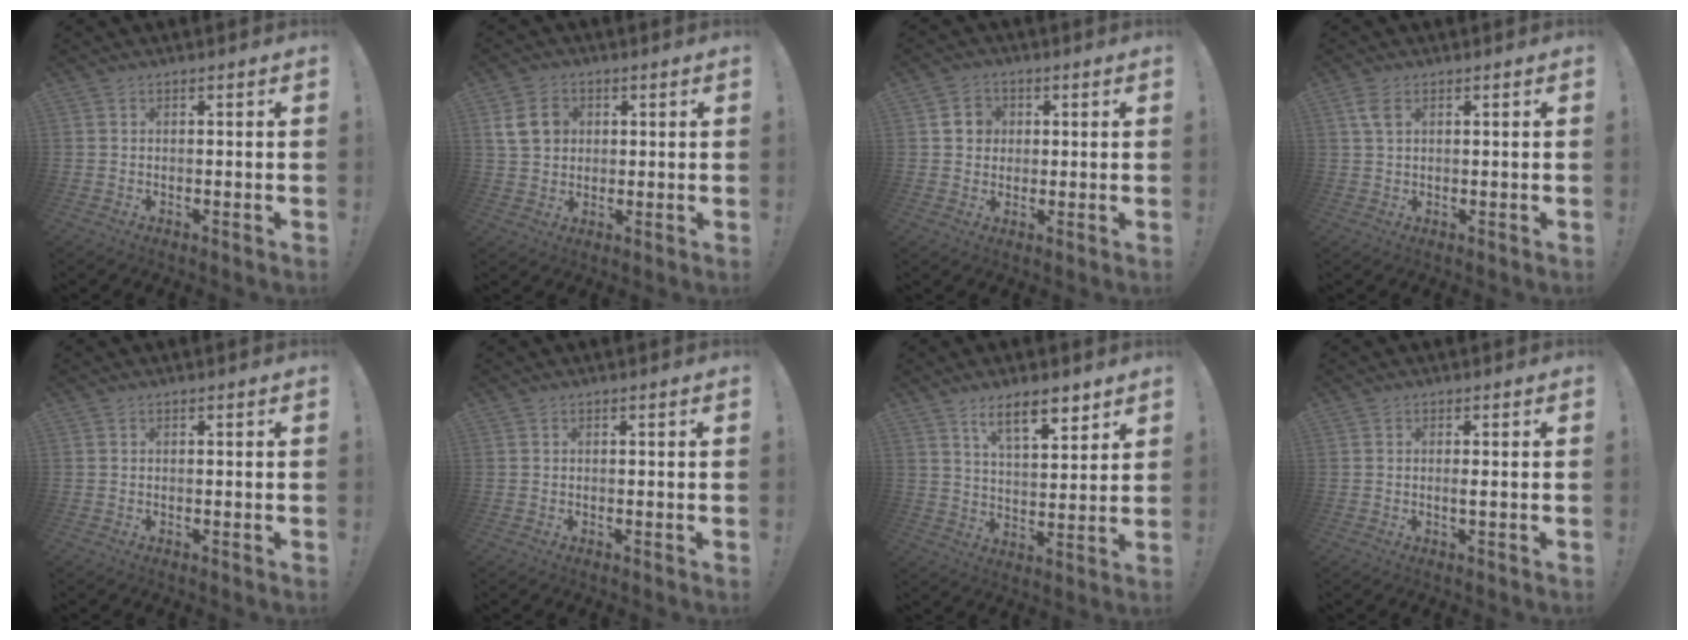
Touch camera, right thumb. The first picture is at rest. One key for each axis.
{"total": 9.0, "fx": 2.6, "fy": 7.4, "fz": 4.4, "tx": -0.066, "ty": 0.003, "tz": 0.057}
{"total": 5.6, "fx": 1.3, "fy": 5.1, "fz": 1.9, "tx": -0.034, "ty": 0.007, "tz": 0.026}
{"total": 3.7, "fx": 1.6, "fy": 1.9, "fz": 2.8, "tx": -0.049, "ty": 0.001, "tz": 0.028}
{"total": 0.0}
{"total": 0.0}
{"total": 10.4, "fx": 7.2, "fy": 3.3, "fz": 6.7, "tx": -0.100, "ty": -0.035, "tz": 0.124}
{"total": 1.2, "fx": -0.1, "fy": 0.0, "fz": 1.2, "tx": -0.017, "ty": -0.004, "tz": -0.004}